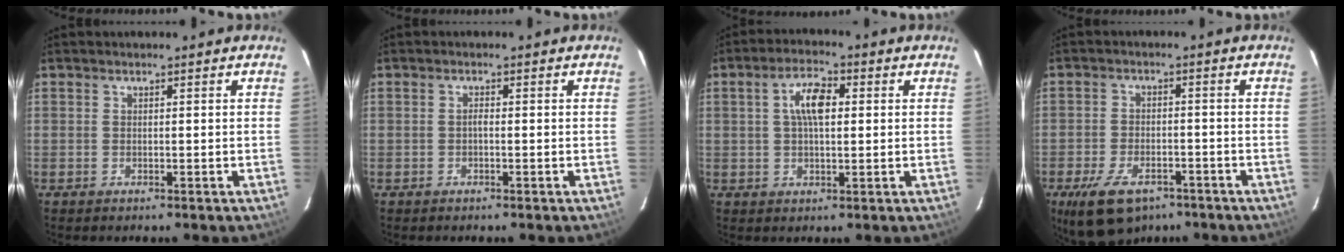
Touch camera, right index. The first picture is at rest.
{"total": 0.7, "force": [-0.3, 0.2, 0.7], "torque": [-0.012, 0.005, -0.007]}
{"total": 6.2, "force": [1.2, 2.8, 5.5], "torque": [-0.102, 0.016, 0.021]}
{"total": 11.2, "force": [-7.2, 5.8, 6.3], "torque": [-0.139, -0.017, -0.118]}